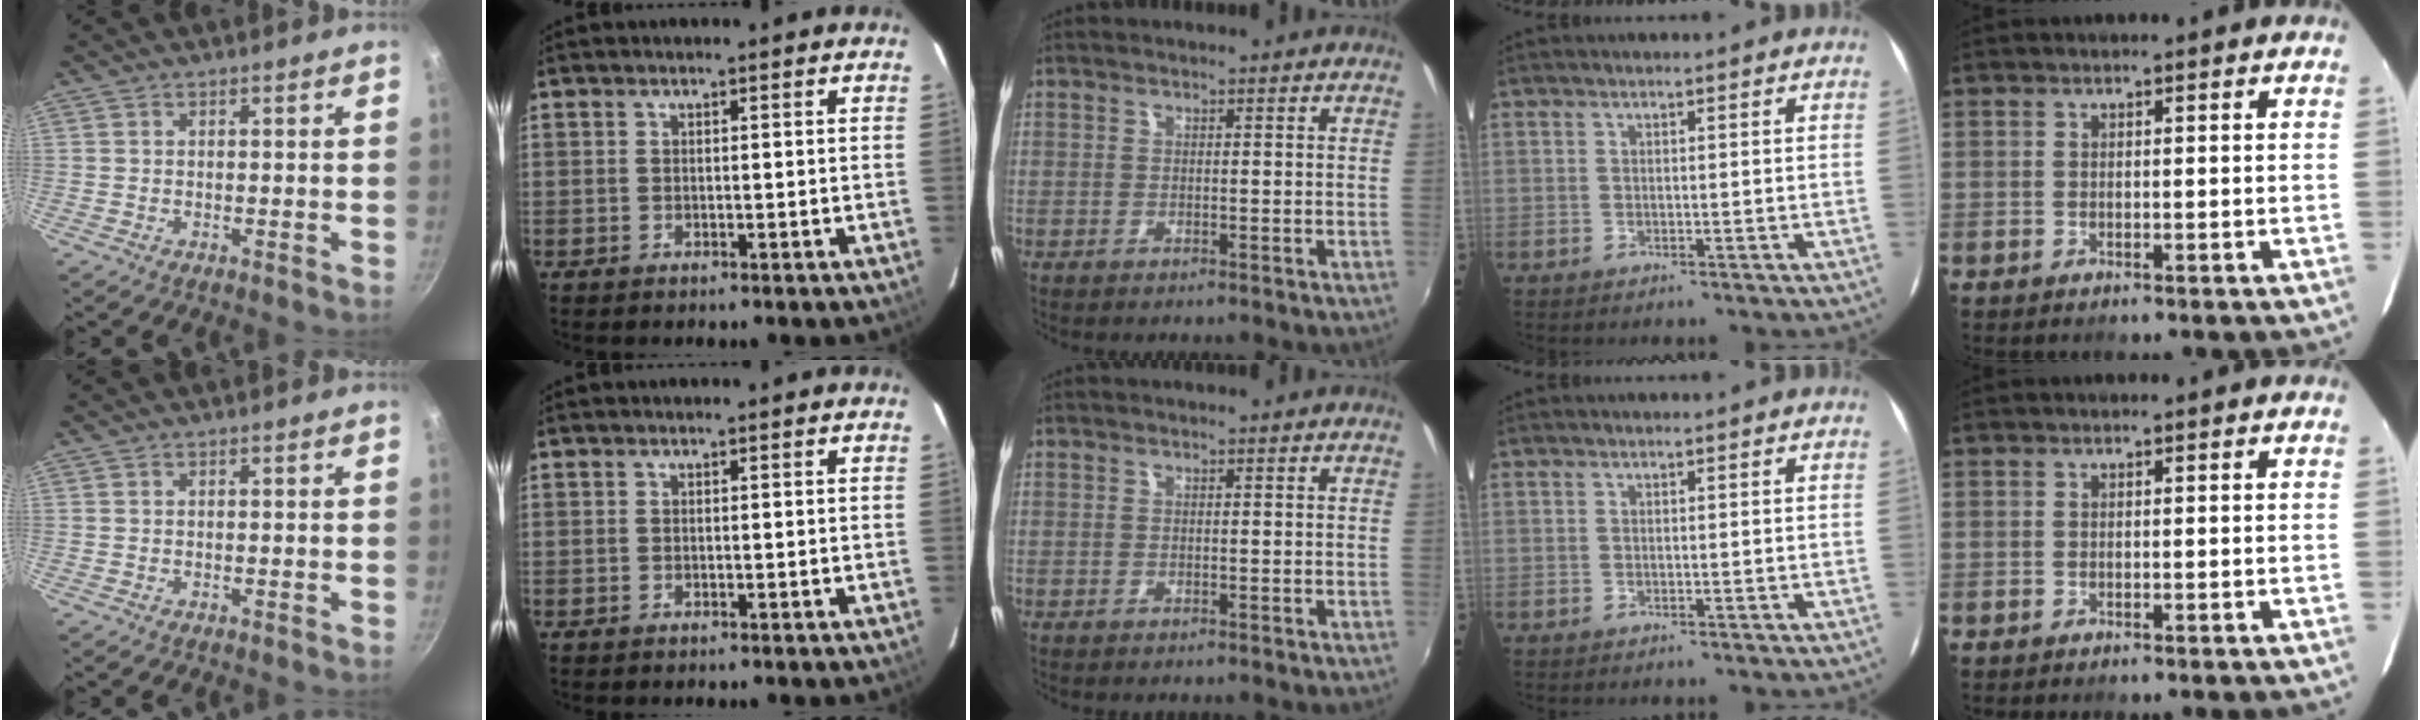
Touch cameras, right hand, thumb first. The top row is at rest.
{}